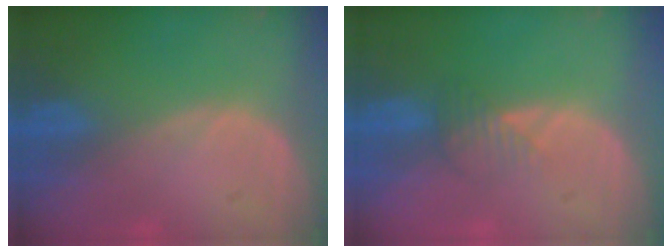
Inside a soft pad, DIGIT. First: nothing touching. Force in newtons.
{"total": 2.4, "press": 2.4, "slide": 0.1}